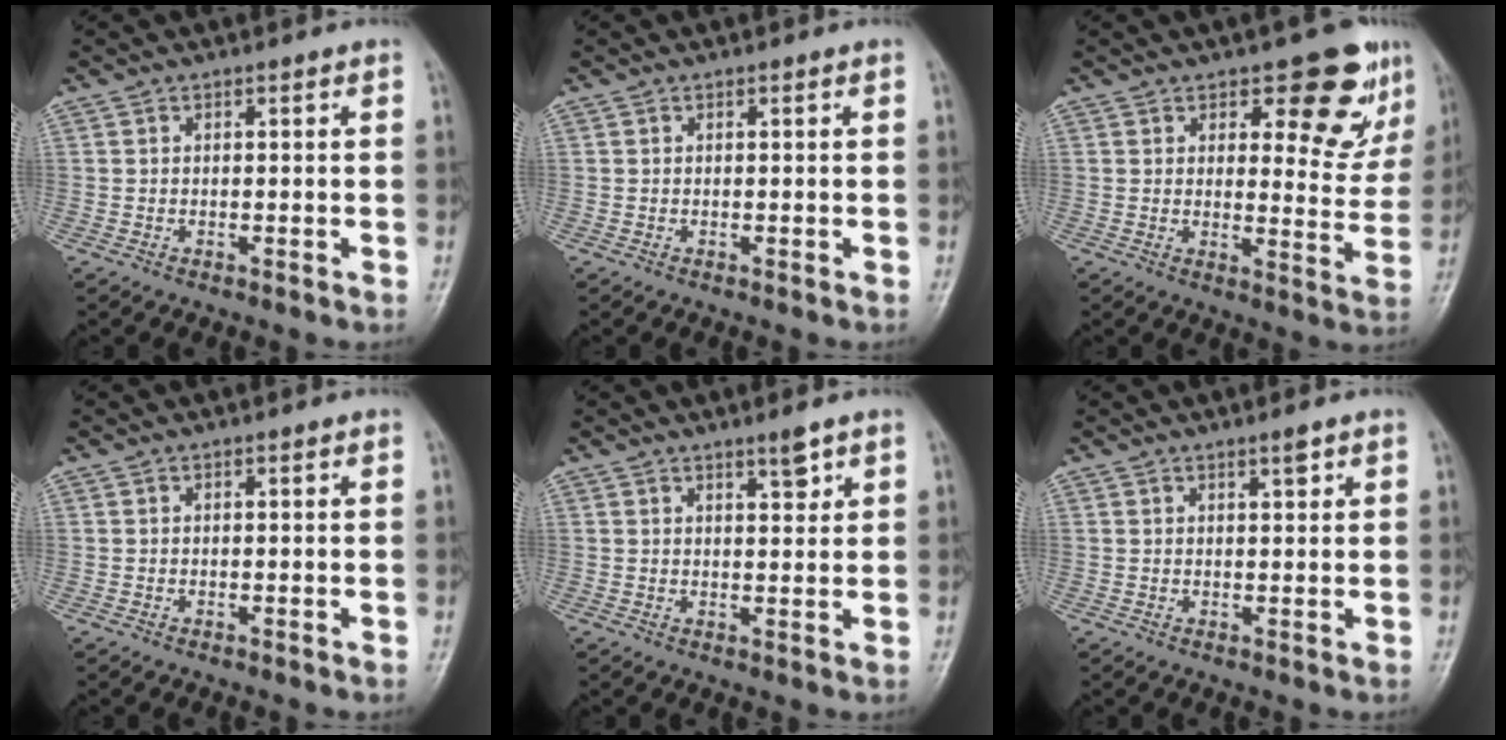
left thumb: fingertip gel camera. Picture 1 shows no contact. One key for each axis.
{"total": 0.0}
{"total": 12.5, "fx": 7.5, "fy": 5.6, "fz": 8.2, "tx": -0.045, "ty": -0.043, "tz": 0.097}
{"total": 0.0}
{"total": 3.0, "fx": 2.1, "fy": 0.6, "fz": 2.0, "tx": -0.026, "ty": -0.016, "tz": 0.034}
{"total": 1.7, "fx": 1.2, "fy": 0.3, "fz": 1.2, "tx": -0.016, "ty": -0.007, "tz": 0.020}